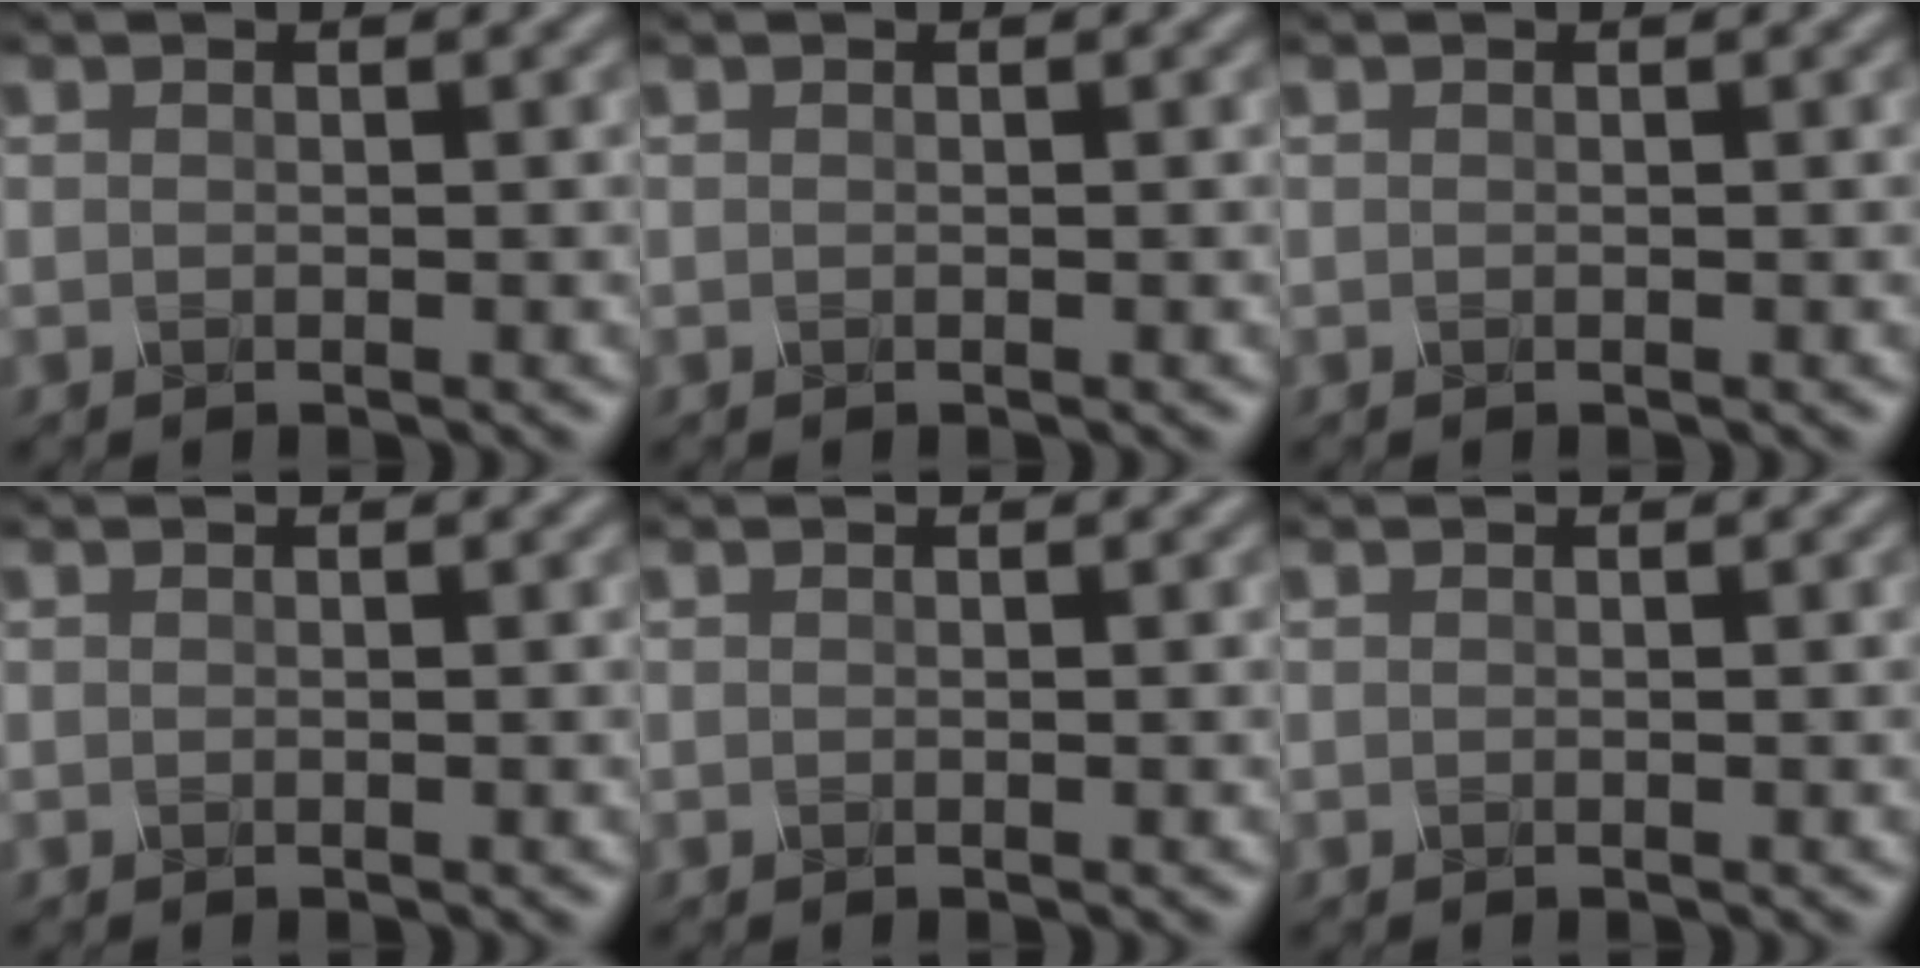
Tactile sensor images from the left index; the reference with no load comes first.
{"total": 0.0}
{"total": 0.0}
{"total": 0.0}
{"total": 0.0}
{"total": 0.0}